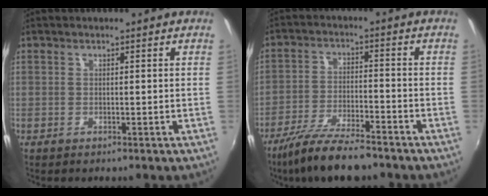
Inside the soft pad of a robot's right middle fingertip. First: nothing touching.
{"total": 12.0, "force": [-9.8, 2.3, 6.5], "torque": [-0.145, -0.024, -0.172]}